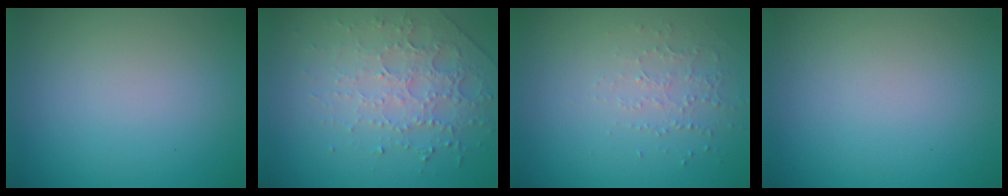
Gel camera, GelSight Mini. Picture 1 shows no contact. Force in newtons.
{"total": 4.5, "press": 3.2, "slide": 3.2}
{"total": 1.0, "press": 0.7, "slide": 0.8}
{"total": 0.0}